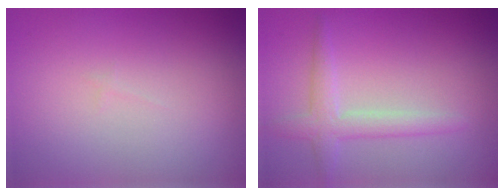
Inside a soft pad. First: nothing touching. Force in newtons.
{"total": 2.5, "press": 2.5, "slide": 0.1}